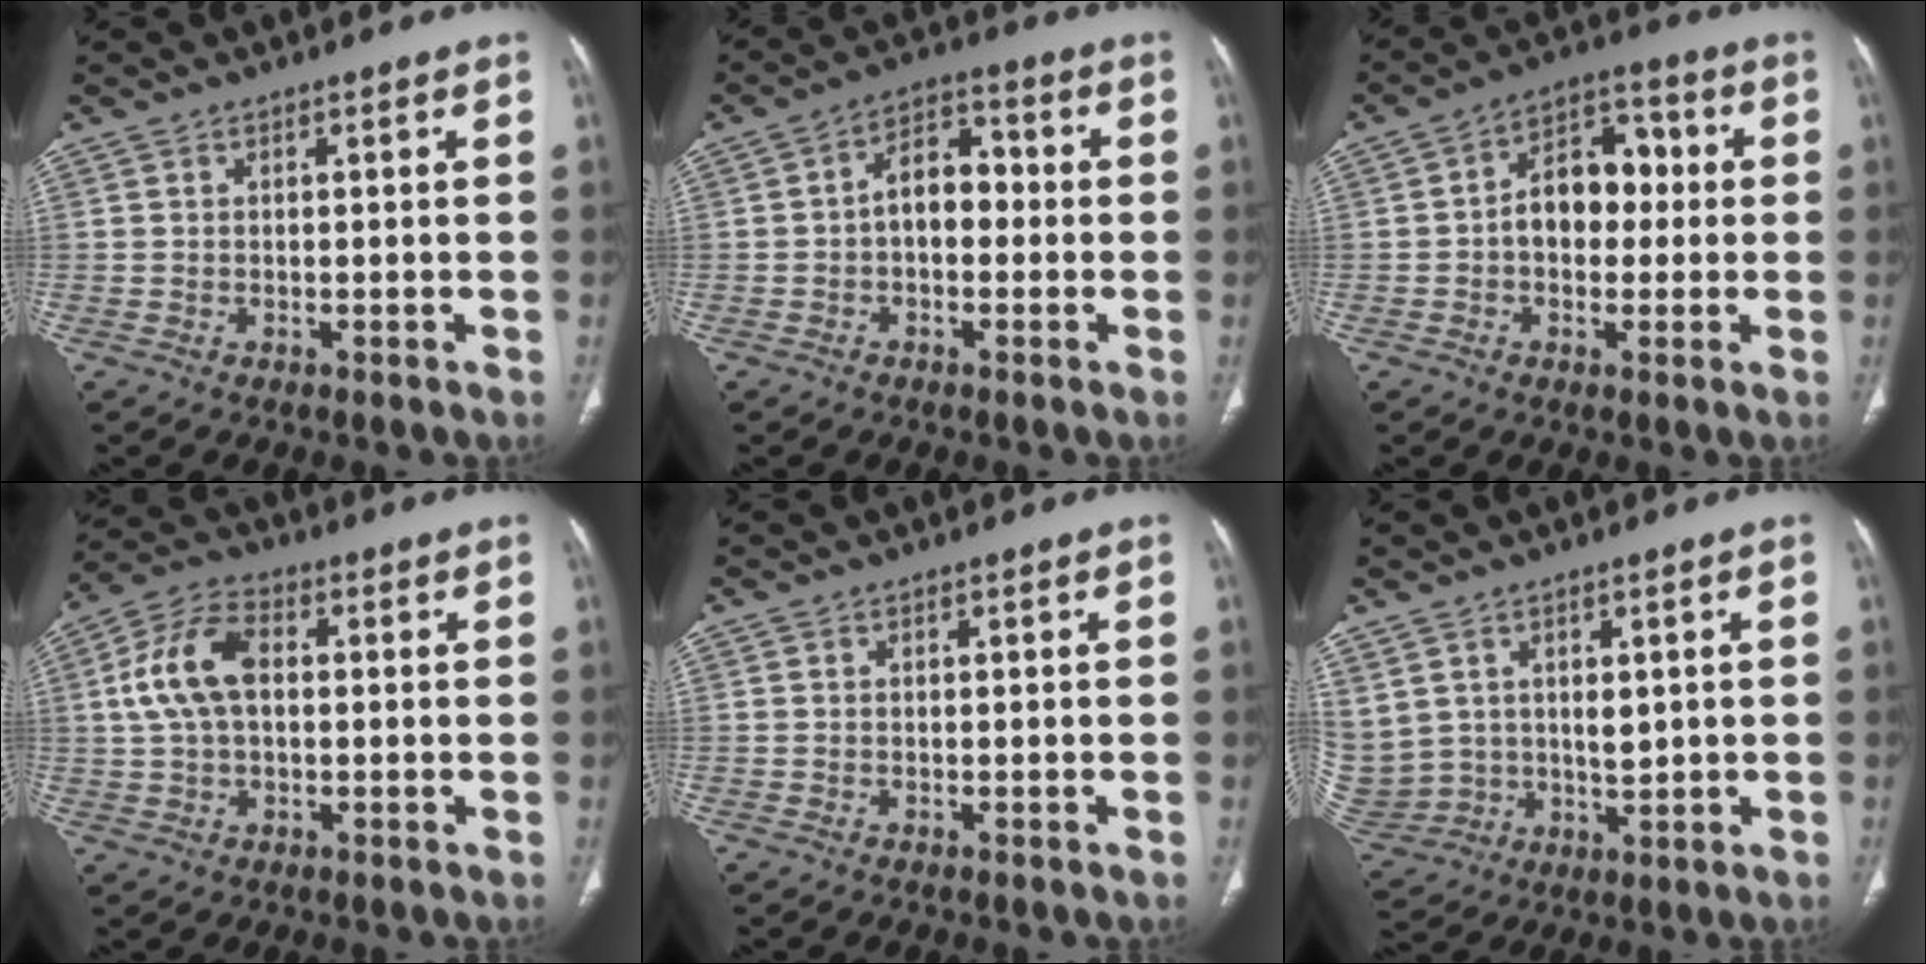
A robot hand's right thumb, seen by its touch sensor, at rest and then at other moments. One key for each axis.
{"total": 7.5, "fx": -0.7, "fy": 5.0, "fz": 5.6, "tx": -0.067, "ty": 0.031, "tz": -0.022}
{"total": 10.7, "fx": 0.1, "fy": 7.4, "fz": 7.7, "tx": -0.085, "ty": 0.034, "tz": -0.007}
{"total": 10.6, "fx": 1.3, "fy": 6.5, "fz": 8.3, "tx": -0.169, "ty": 0.025, "tz": 0.022}
{"total": 0.0}
{"total": 12.4, "fx": 3.8, "fy": 9.8, "fz": 6.5, "tx": -0.141, "ty": -0.008, "tz": 0.105}